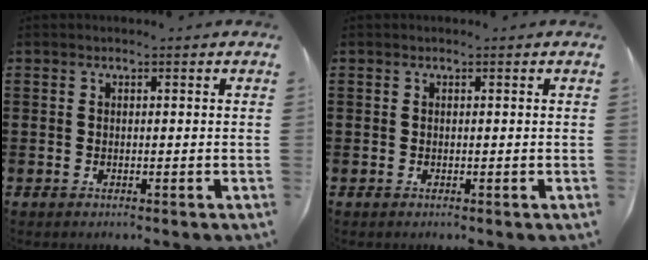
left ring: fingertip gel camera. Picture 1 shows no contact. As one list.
[{"total": 0.0}]